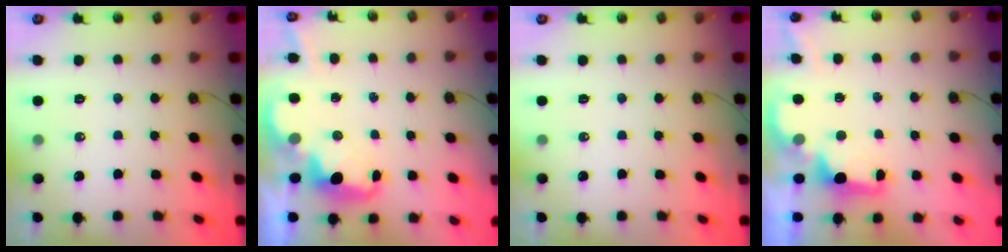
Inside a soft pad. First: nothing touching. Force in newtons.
{"total": 2.6, "press": 2.6, "slide": 0.5}
{"total": 0.0}
{"total": 2.0, "press": 1.9, "slide": 0.8}